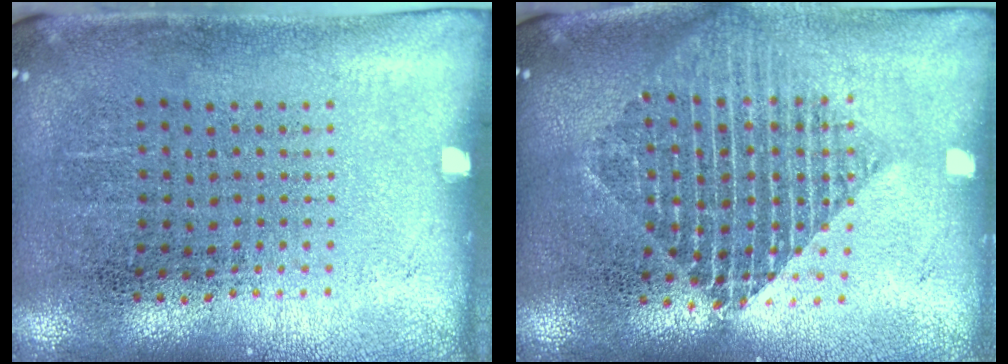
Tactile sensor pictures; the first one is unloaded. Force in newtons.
{"total": 1.8, "press": 1.6, "slide": 1.0}